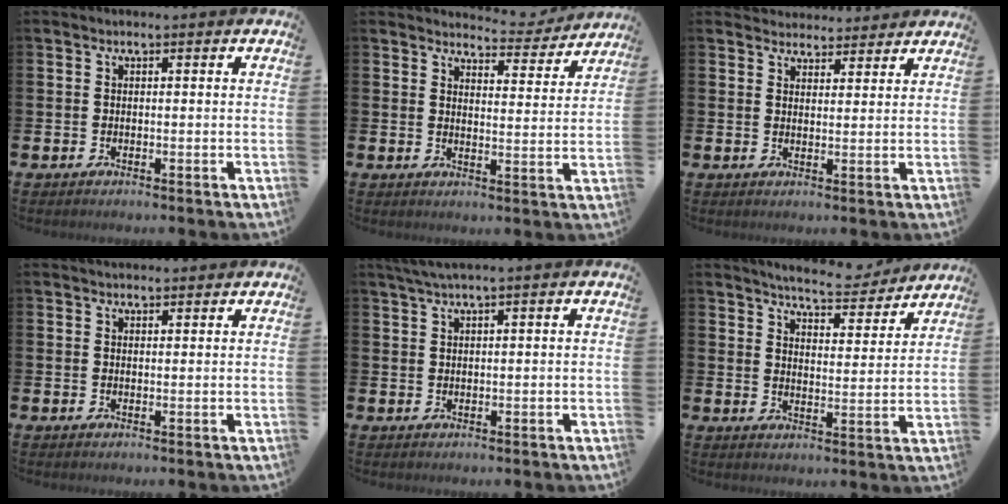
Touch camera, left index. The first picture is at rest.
{"total": 4.7, "force": [4.6, 0.8, 0.3], "torque": [-0.002, -0.039, 0.077]}
{"total": 3.5, "force": [3.3, 1.0, -0.3], "torque": [0.000, -0.018, 0.061]}
{"total": 1.8, "force": [1.8, 0.5, 0.2], "torque": [0.006, -0.005, 0.030]}
{"total": 2.4, "force": [1.8, -0.1, 1.7], "torque": [-0.037, 0.004, 0.033]}
{"total": 6.4, "force": [6.2, 0.6, 1.2], "torque": [-0.034, -0.043, 0.107]}